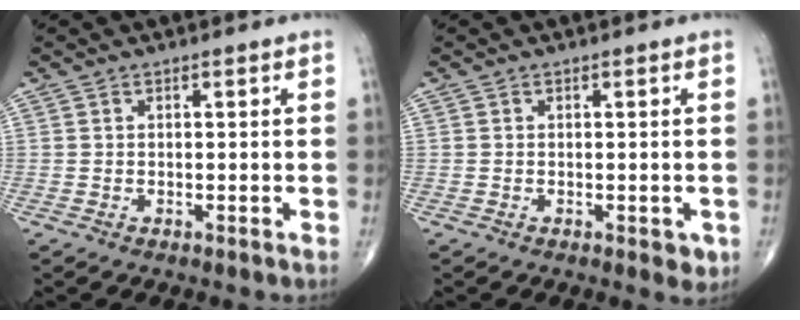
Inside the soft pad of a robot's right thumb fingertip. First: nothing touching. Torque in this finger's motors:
{"motor_torque": [0.84, 0.17, -0.09, -0.06, 0.11]}